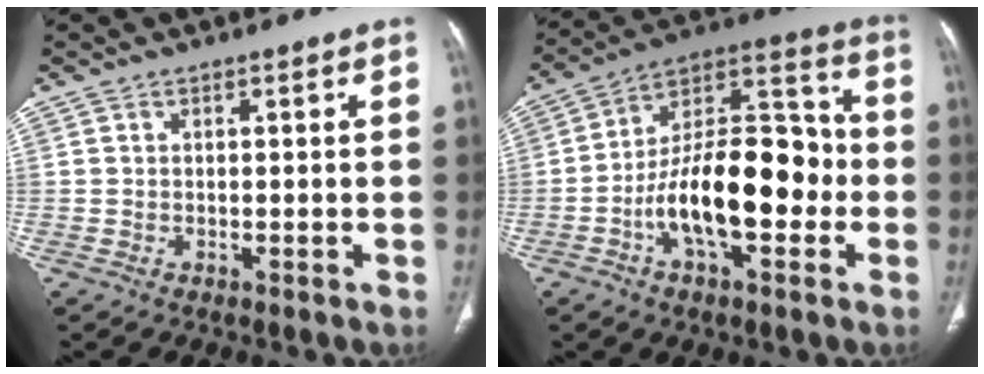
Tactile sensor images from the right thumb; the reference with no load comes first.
{"total": 22.7, "force": [-4.5, 11.2, 19.2], "torque": [-0.285, 0.050, -0.076]}